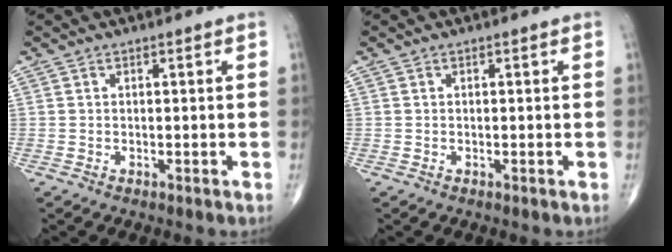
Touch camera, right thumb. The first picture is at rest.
{"total": 0.0}